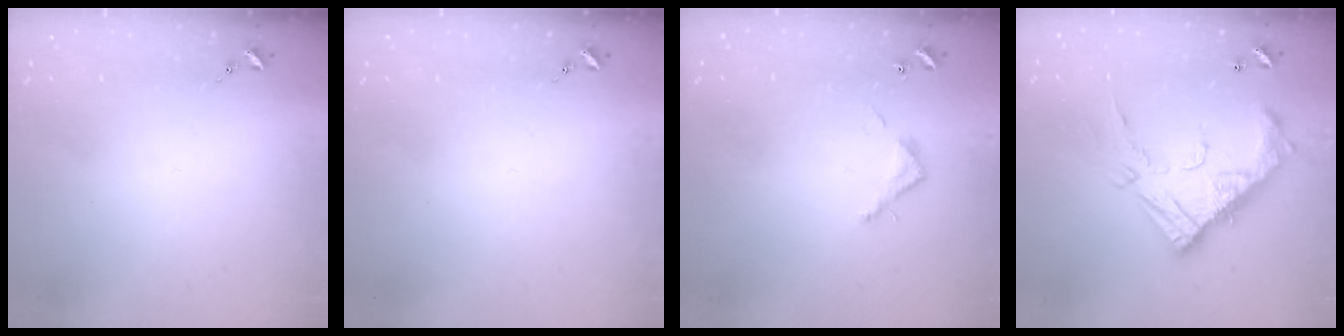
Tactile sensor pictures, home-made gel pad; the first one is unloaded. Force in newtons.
{"total": 0.0}
{"total": 3.2, "press": 3.2, "slide": 0.2}
{"total": 20.8, "press": 20.8, "slide": 0.6}